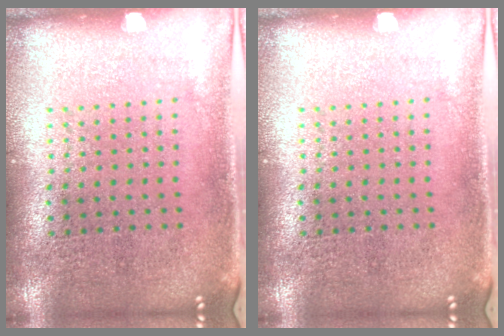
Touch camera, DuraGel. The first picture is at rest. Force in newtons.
{"total": 0.0}